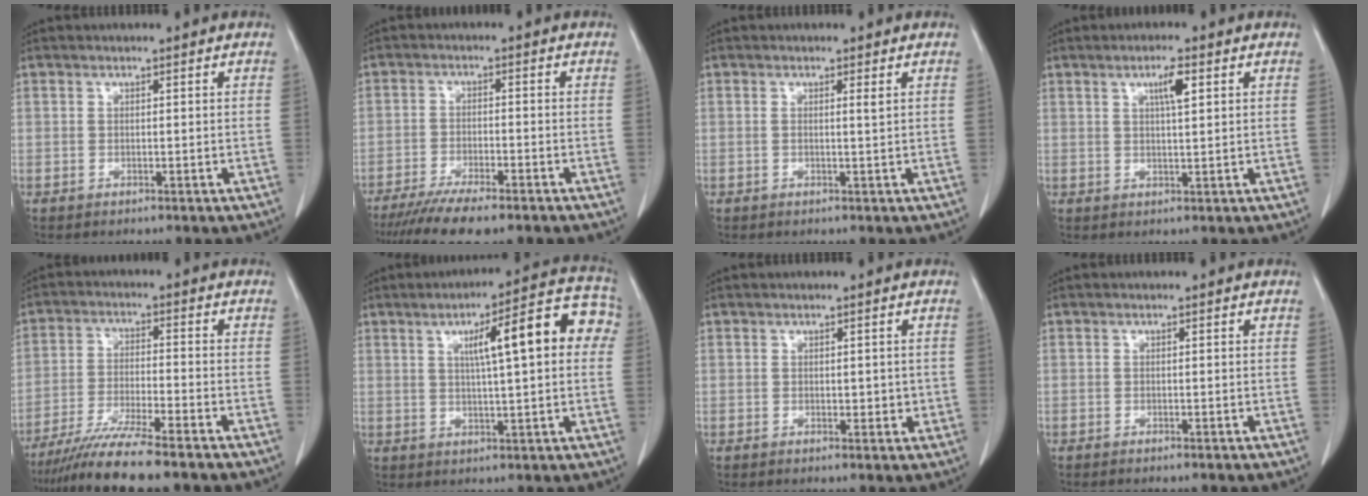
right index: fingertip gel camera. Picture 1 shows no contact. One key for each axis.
{"total": 9.3, "fx": -7.3, "fy": 1.8, "fz": 5.5, "tx": -0.082, "ty": -0.017, "tz": -0.116}
{"total": 1.0, "fx": 0.4, "fy": -0.2, "fz": 0.9, "tx": -0.018, "ty": -0.002, "tz": 0.005}
{"total": 3.7, "fx": 1.7, "fy": 0.4, "fz": 3.3, "tx": -0.054, "ty": -0.001, "tz": 0.028}
{"total": 10.9, "fx": -8.9, "fy": -0.5, "fz": 6.2, "tx": -0.098, "ty": -0.030, "tz": -0.150}
{"total": 13.7, "fx": 3.5, "fy": 2.3, "fz": 13.0, "tx": -0.170, "ty": 0.036, "tz": 0.042}
{"total": 2.2, "fx": 0.1, "fy": 1.4, "fz": 1.7, "tx": -0.019, "ty": 0.002, "tz": 0.007}
{"total": 0.0}